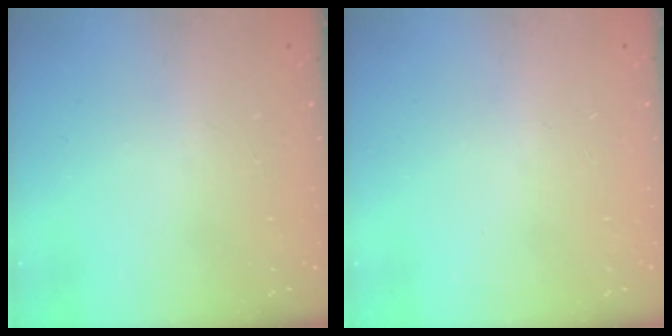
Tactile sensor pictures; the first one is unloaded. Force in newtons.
{"total": 0.0}